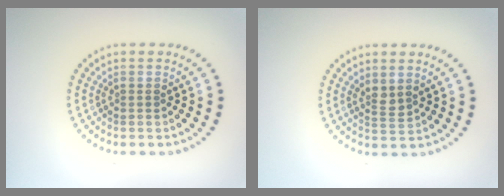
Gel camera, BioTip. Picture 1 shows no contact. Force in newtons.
{"total": 1.5, "press": 1.4, "slide": 0.7}